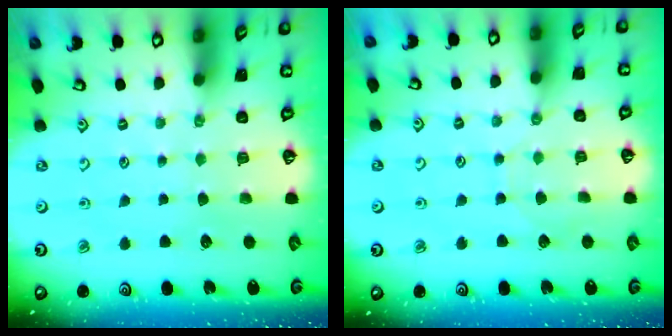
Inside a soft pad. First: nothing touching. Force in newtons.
{"total": 2.8, "press": 2.8, "slide": 0.4}